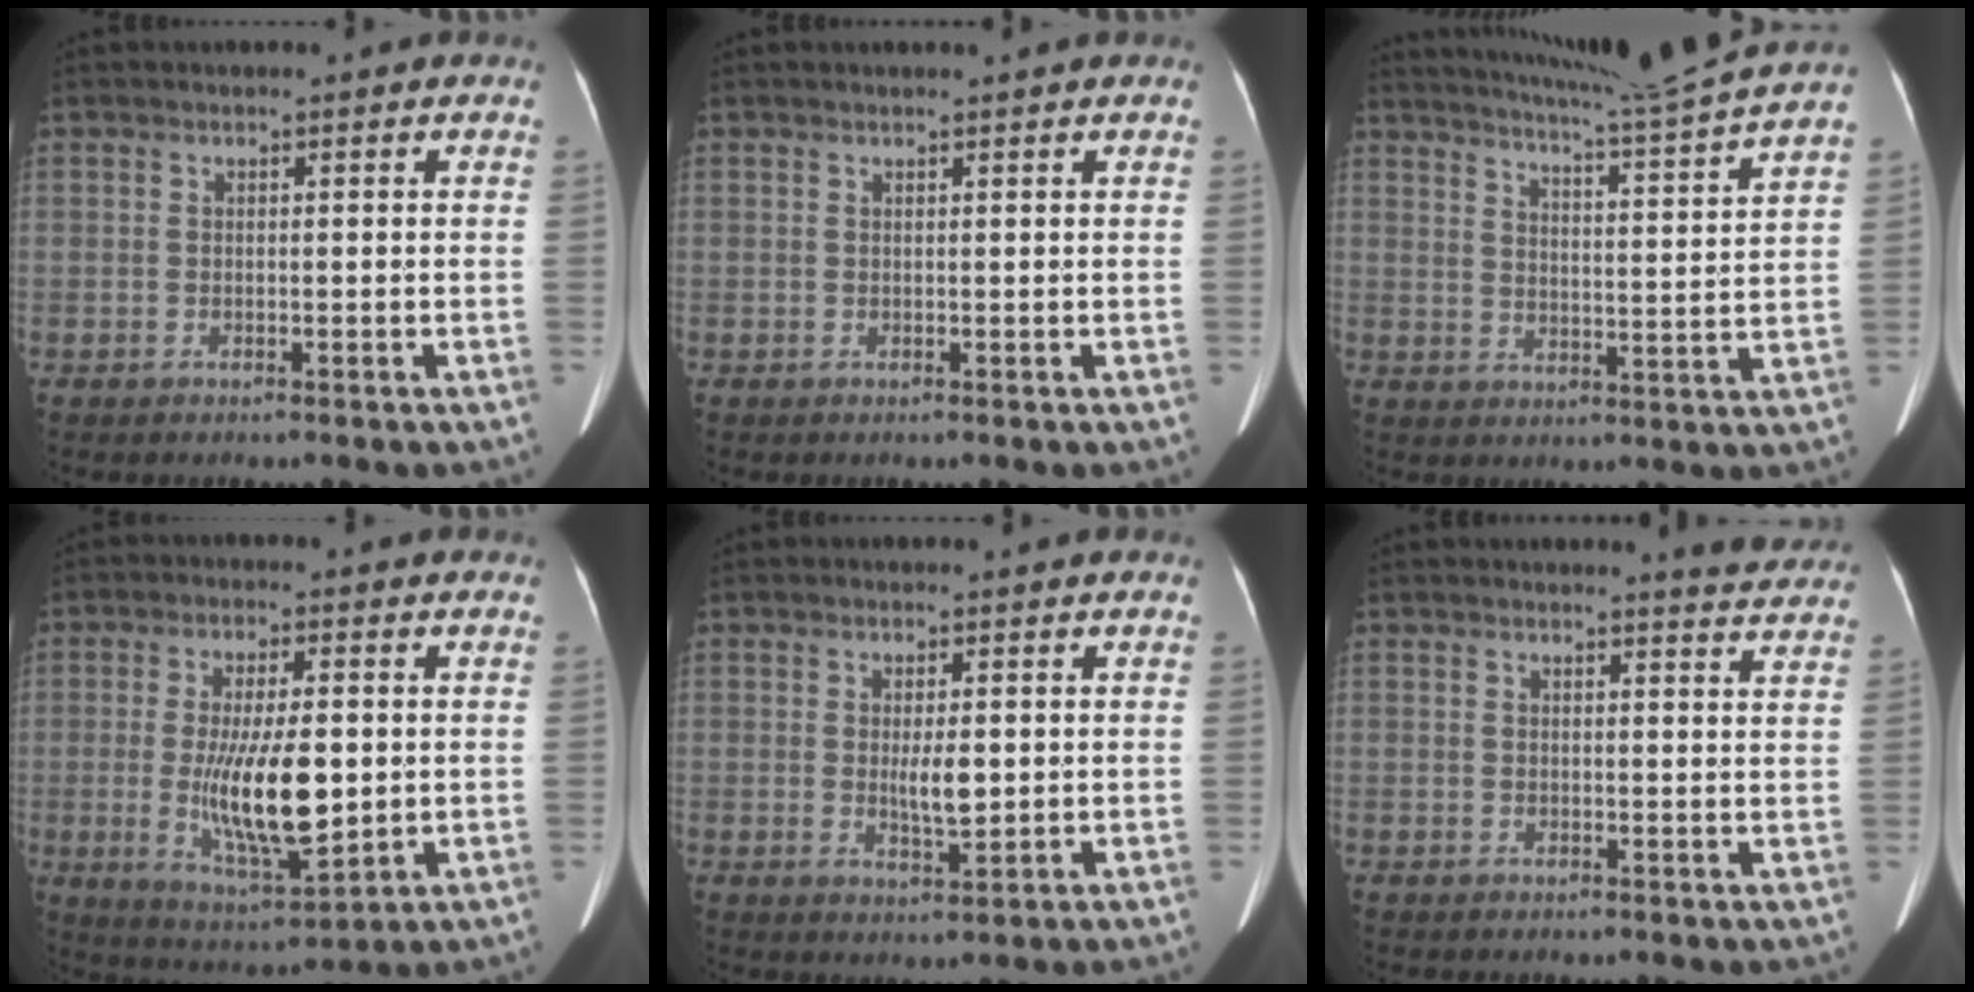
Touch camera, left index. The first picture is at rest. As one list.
[{"total": 1.1, "force": [1.0, -0.2, 0.3], "torque": [-0.009, 0.005, 0.015]}, {"total": 14.7, "force": [13.4, -3.5, 4.9], "torque": [-0.091, -0.048, 0.182]}, {"total": 12.1, "force": [-0.6, 3.2, 11.6], "torque": [-0.216, -0.017, -0.004]}, {"total": 3.6, "force": [0.3, 0.9, 3.4], "torque": [-0.059, -0.007, 0.004]}, {"total": 5.7, "force": [5.6, -0.1, 1.3], "torque": [-0.016, -0.017, 0.042]}]